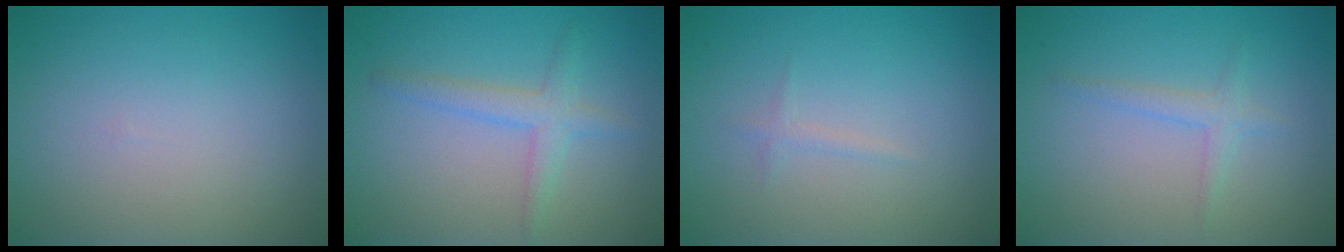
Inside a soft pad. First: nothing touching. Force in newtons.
{"total": 2.4, "press": 2.4, "slide": 0.2}
{"total": 0.7, "press": 0.7, "slide": 0.1}
{"total": 1.4, "press": 1.4, "slide": 0.1}